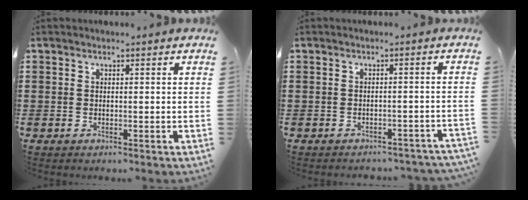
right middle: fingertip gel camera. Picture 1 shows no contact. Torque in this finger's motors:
{"motor_torque": [0.72, -0.72, 0.03, 0.02]}